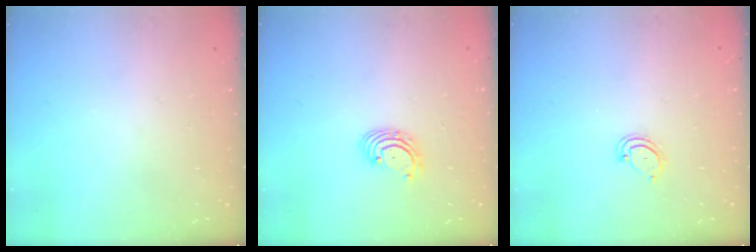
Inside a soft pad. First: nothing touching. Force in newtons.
{"total": 2.9, "press": 2.9, "slide": 0.3}
{"total": 3.5, "press": 3.5, "slide": 0.3}